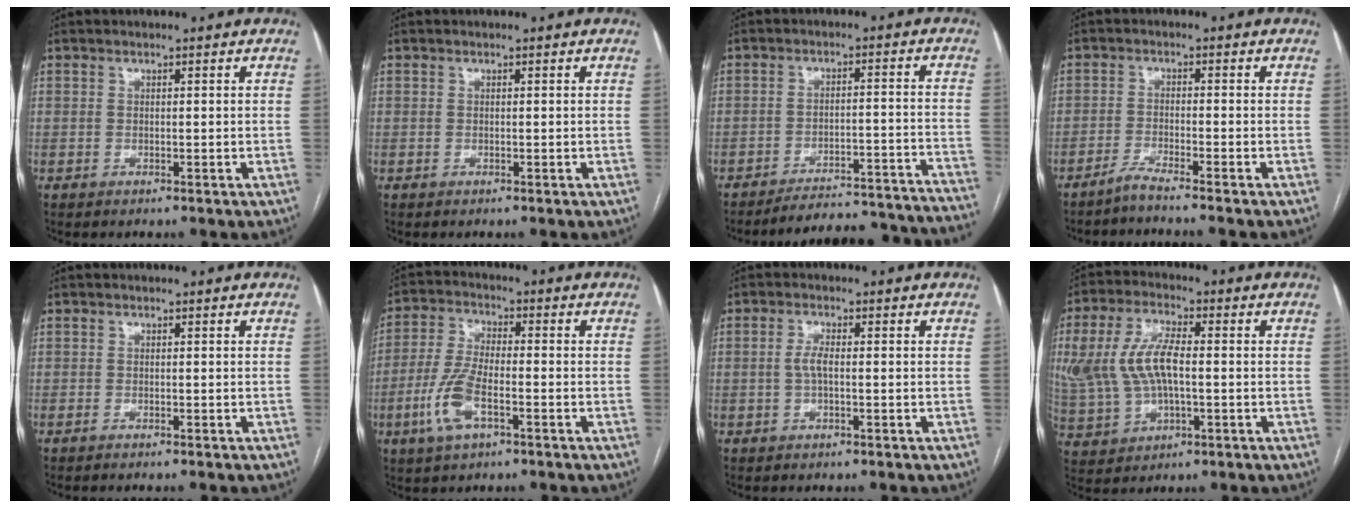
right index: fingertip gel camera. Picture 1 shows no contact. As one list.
[{"total": 0.0}, {"total": 23.9, "force": [-23.2, 0.2, 5.6], "torque": [-0.030, -0.005, -0.291]}, {"total": 3.4, "force": [-3.0, -1.2, 1.1], "torque": [-0.027, -0.008, -0.056]}, {"total": 1.4, "force": [-1.2, -0.1, 0.6], "torque": [-0.007, 0.000, -0.015]}, {"total": 8.6, "force": [-3.5, 2.6, 7.4], "torque": [-0.169, -0.004, -0.068]}, {"total": 2.3, "force": [-0.2, 0.6, 2.2], "torque": [-0.048, 0.002, -0.003]}, {"total": 13.7, "force": [0.7, 6.8, 11.8], "torque": [-0.278, 0.013, 0.021]}]